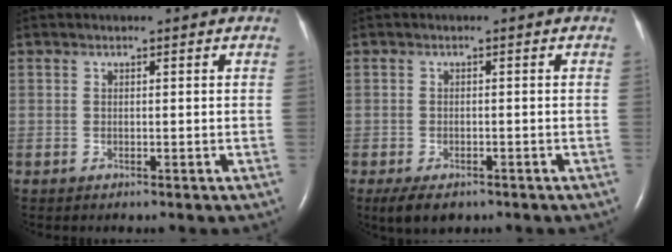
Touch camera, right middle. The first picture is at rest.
{"total": 4.4, "force": [-3.1, 2.1, 2.4], "torque": [-0.045, -0.008, -0.045]}